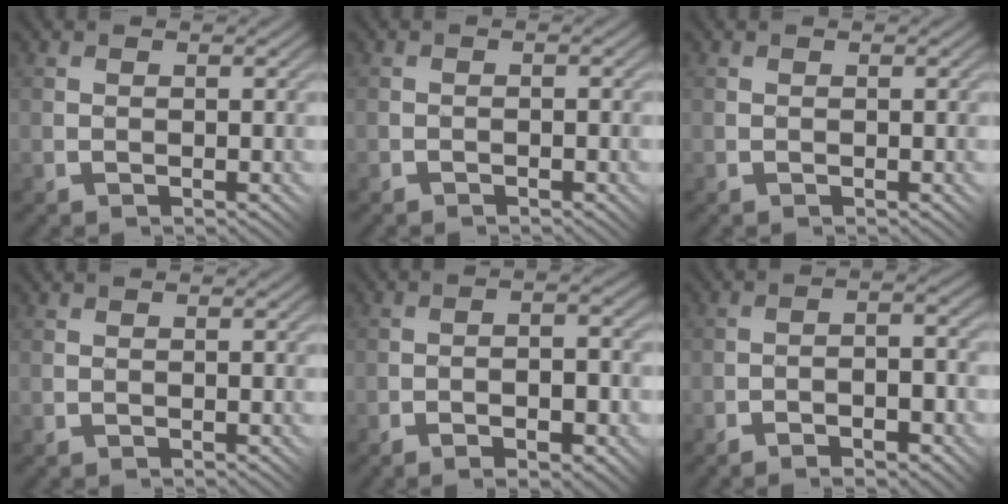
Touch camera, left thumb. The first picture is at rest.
{"total": 0.6, "force": [-0.6, 0.1, 0.2], "torque": [0.000, 0.009, -0.010]}
{"total": 0.0}
{"total": 0.0}
{"total": 7.1, "force": [-3.3, 2.3, 5.9], "torque": [-0.085, -0.001, -0.041]}
{"total": 7.1, "force": [-3.9, 2.3, 5.5], "torque": [-0.083, 0.000, -0.056]}